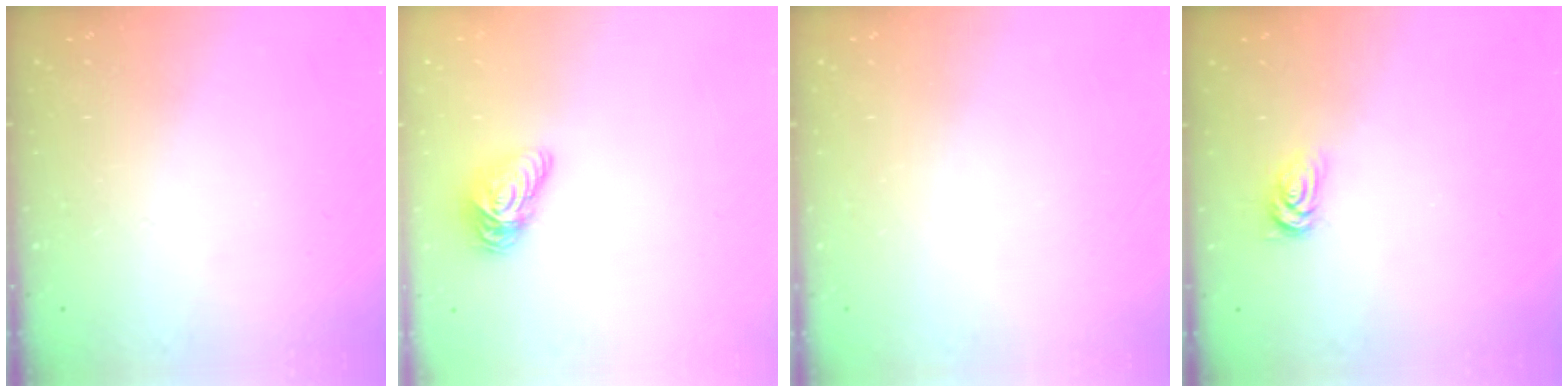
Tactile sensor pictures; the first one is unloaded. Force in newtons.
{"total": 9.4, "press": 9.4, "slide": 0.5}
{"total": 0.0}
{"total": 2.5, "press": 2.5, "slide": 0.3}